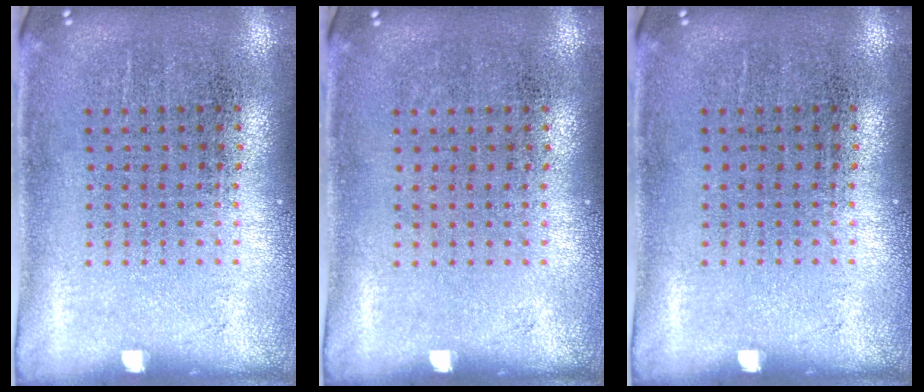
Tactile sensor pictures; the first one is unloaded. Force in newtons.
{"total": 0.0}
{"total": 0.0}